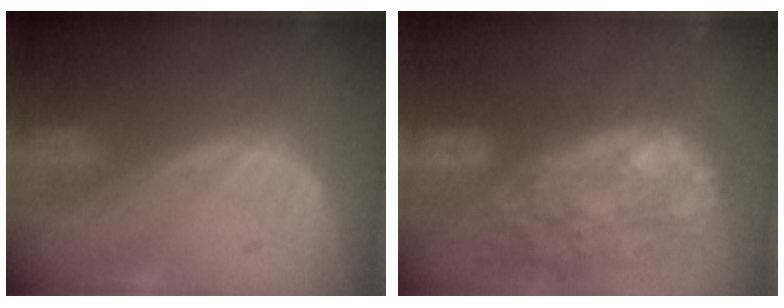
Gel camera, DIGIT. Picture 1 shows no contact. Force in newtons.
{"total": 13.5, "press": 11.6, "slide": 6.8}